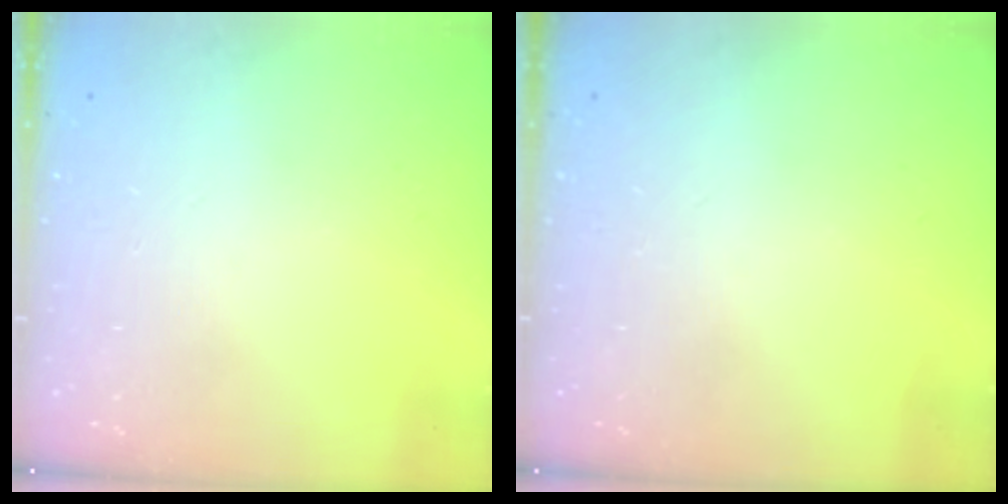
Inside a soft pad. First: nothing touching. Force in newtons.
{"total": 0.0}